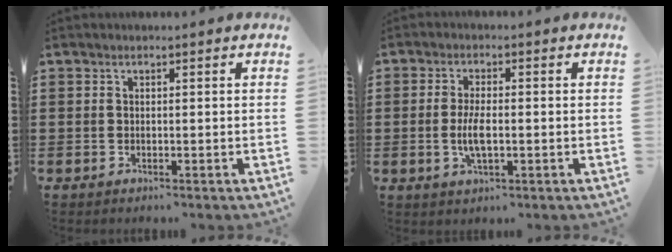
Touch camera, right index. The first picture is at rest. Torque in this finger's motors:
{"motor_torque": [1.20, 0.93, 0.54, 0.14]}